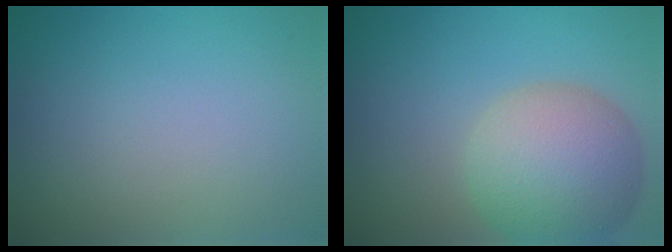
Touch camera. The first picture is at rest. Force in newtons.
{"total": 8.5, "press": 8.5, "slide": 0.7}